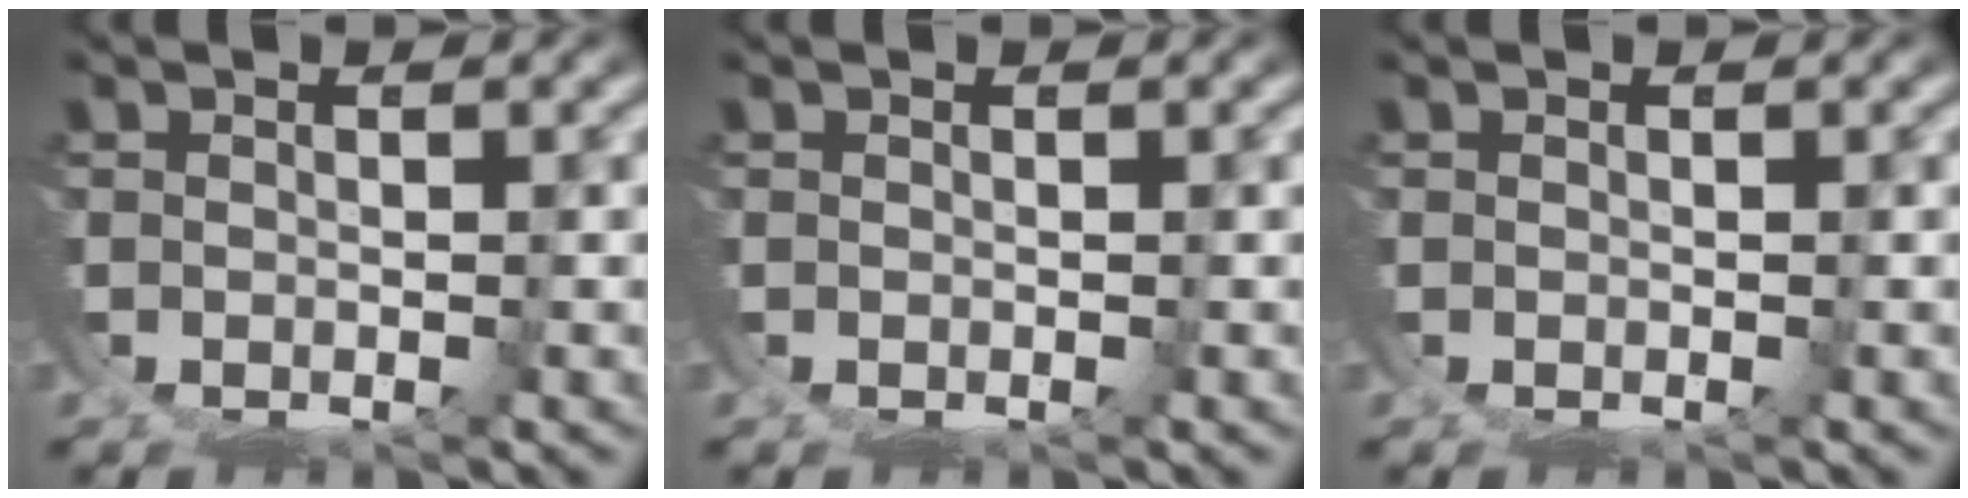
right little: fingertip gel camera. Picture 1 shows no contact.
{"total": 0.0}
{"total": 0.0}